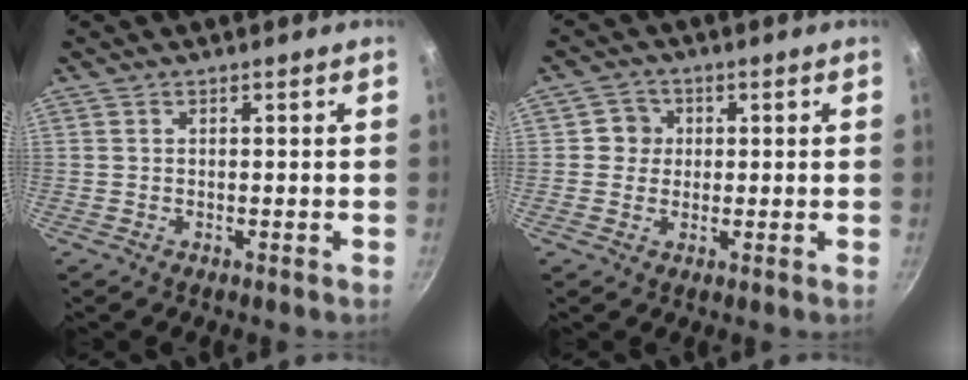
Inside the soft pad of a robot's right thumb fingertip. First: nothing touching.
{"total": 3.9, "force": [0.5, 3.8, 0.8], "torque": [0.018, 0.004, 0.001]}